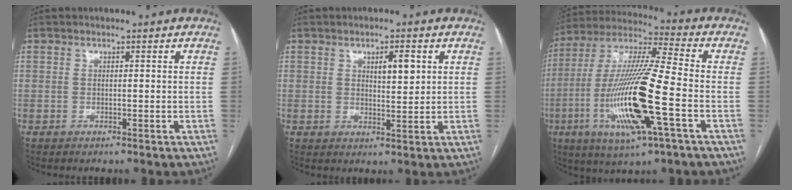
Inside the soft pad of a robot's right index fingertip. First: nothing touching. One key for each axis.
{"total": 3.8, "fx": 1.5, "fy": 1.3, "fz": 3.2, "tx": -0.049, "ty": 0.000, "tz": 0.024}
{"total": 19.6, "fx": -5.6, "fy": 1.5, "fz": 18.8, "tx": -0.394, "ty": -0.021, "tz": -0.104}